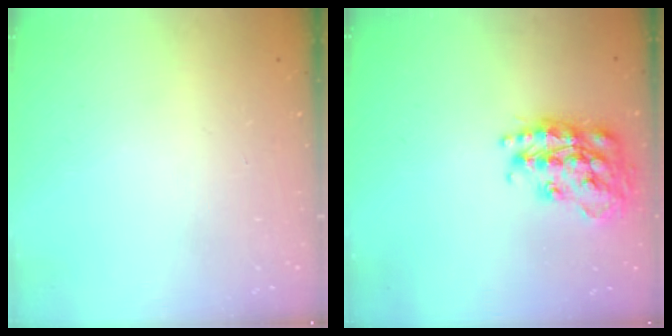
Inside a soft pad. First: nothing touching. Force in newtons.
{"total": 19.5, "press": 19.4, "slide": 1.3}